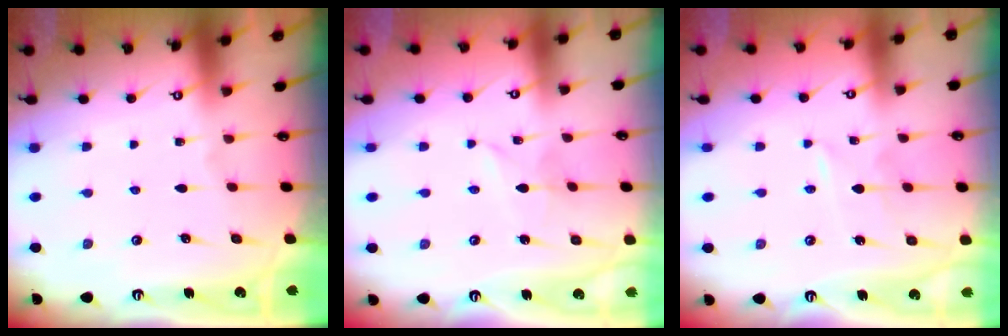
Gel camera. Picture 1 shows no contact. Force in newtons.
{"total": 1.5, "press": 1.4, "slide": 0.2}
{"total": 2.4, "press": 2.3, "slide": 0.3}